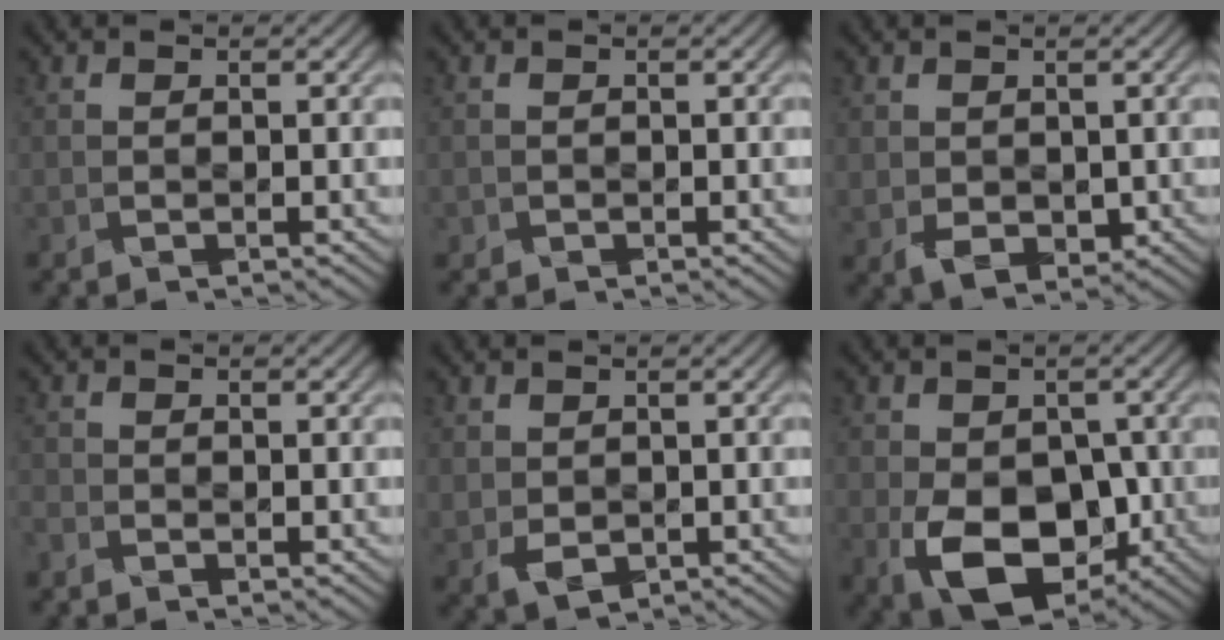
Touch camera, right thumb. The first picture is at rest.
{"total": 0.6, "force": [-0.2, 0.5, -0.1], "torque": [-0.005, 0.004, -0.002]}
{"total": 3.7, "force": [-0.1, 3.1, 1.9], "torque": [-0.069, -0.015, 0.009]}
{"total": 1.4, "force": [-1.2, 0.6, 0.4], "torque": [-0.023, 0.000, -0.017]}
{"total": 3.1, "force": [0.0, 2.6, 1.7], "torque": [-0.069, -0.009, 0.015]}
{"total": 11.7, "force": [-3.7, 7.5, 8.3], "torque": [-0.155, -0.021, -0.057]}